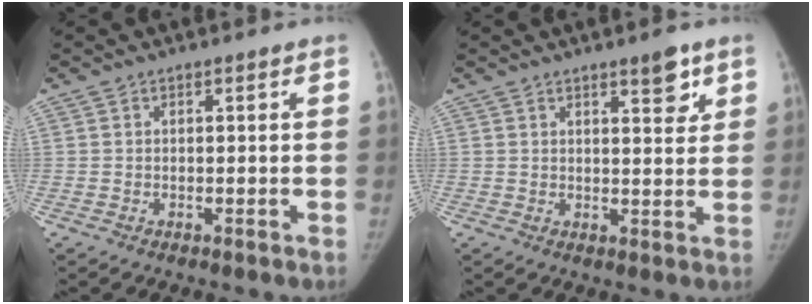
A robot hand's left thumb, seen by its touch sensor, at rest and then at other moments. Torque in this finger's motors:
{"motor_torque": [-0.15, 0.02, 0.47, 0.01, -0.06]}